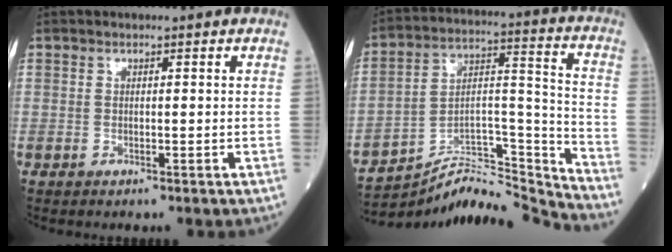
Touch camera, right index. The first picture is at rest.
{"total": 16.8, "force": [-16.7, 0.0, 1.8], "torque": [-0.024, 0.061, -0.275]}